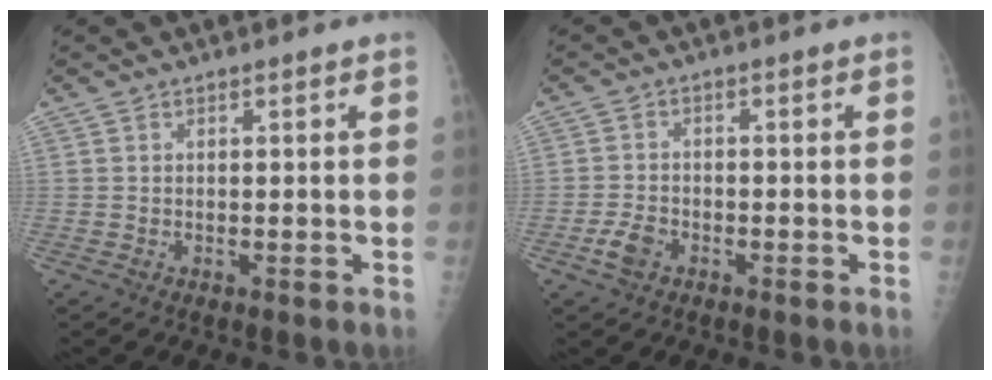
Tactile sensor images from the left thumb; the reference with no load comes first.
{"total": 3.6, "force": [-1.9, 2.3, 1.9], "torque": [-0.035, 0.010, -0.036]}